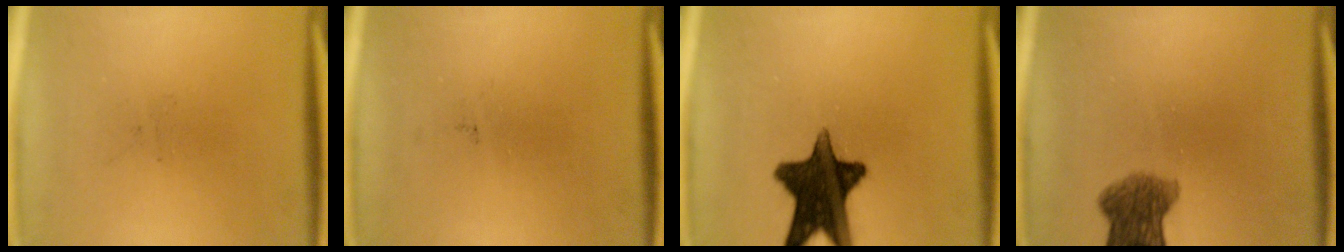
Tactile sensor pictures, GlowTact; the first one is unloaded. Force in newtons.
{"total": 0.0}
{"total": 14.8}
{"total": 6.4}